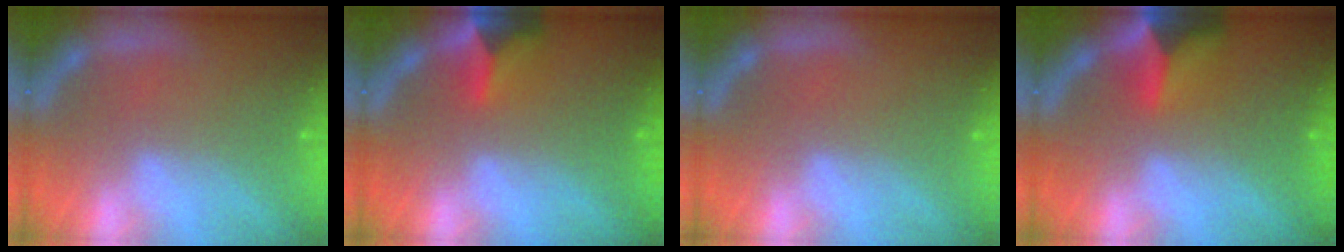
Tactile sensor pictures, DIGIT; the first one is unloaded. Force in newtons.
{"total": 3.9}
{"total": 0.0}
{"total": 5.4}